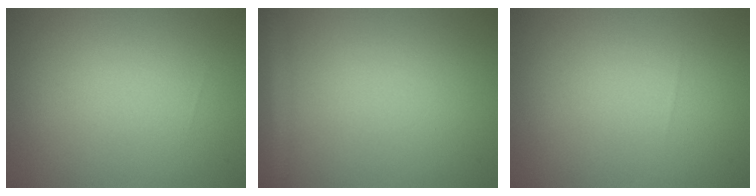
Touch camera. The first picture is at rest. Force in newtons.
{"total": 1.8, "press": 1.8, "slide": 0.1}
{"total": 0.0}